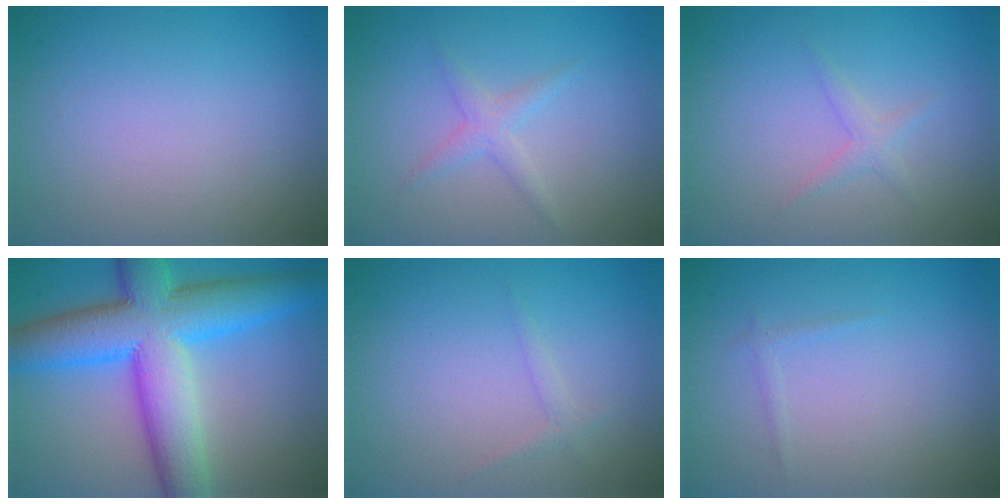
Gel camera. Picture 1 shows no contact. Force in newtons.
{"total": 1.6, "press": 1.6, "slide": 0.1}
{"total": 1.2, "press": 1.2, "slide": 0.1}
{"total": 11.9, "press": 11.9, "slide": 0.2}
{"total": 0.9, "press": 0.9, "slide": 0.1}
{"total": 0.6, "press": 0.6, "slide": 0.0}